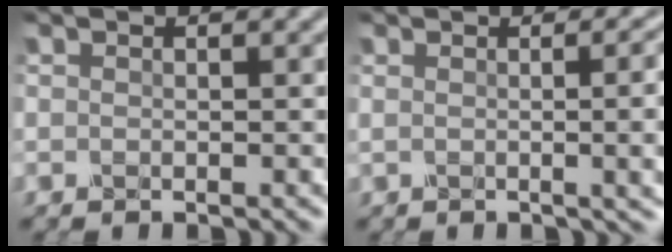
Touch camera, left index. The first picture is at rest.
{"total": 9.5, "force": [0.4, 4.6, 8.3], "torque": [-0.043, 0.019, 0.003]}